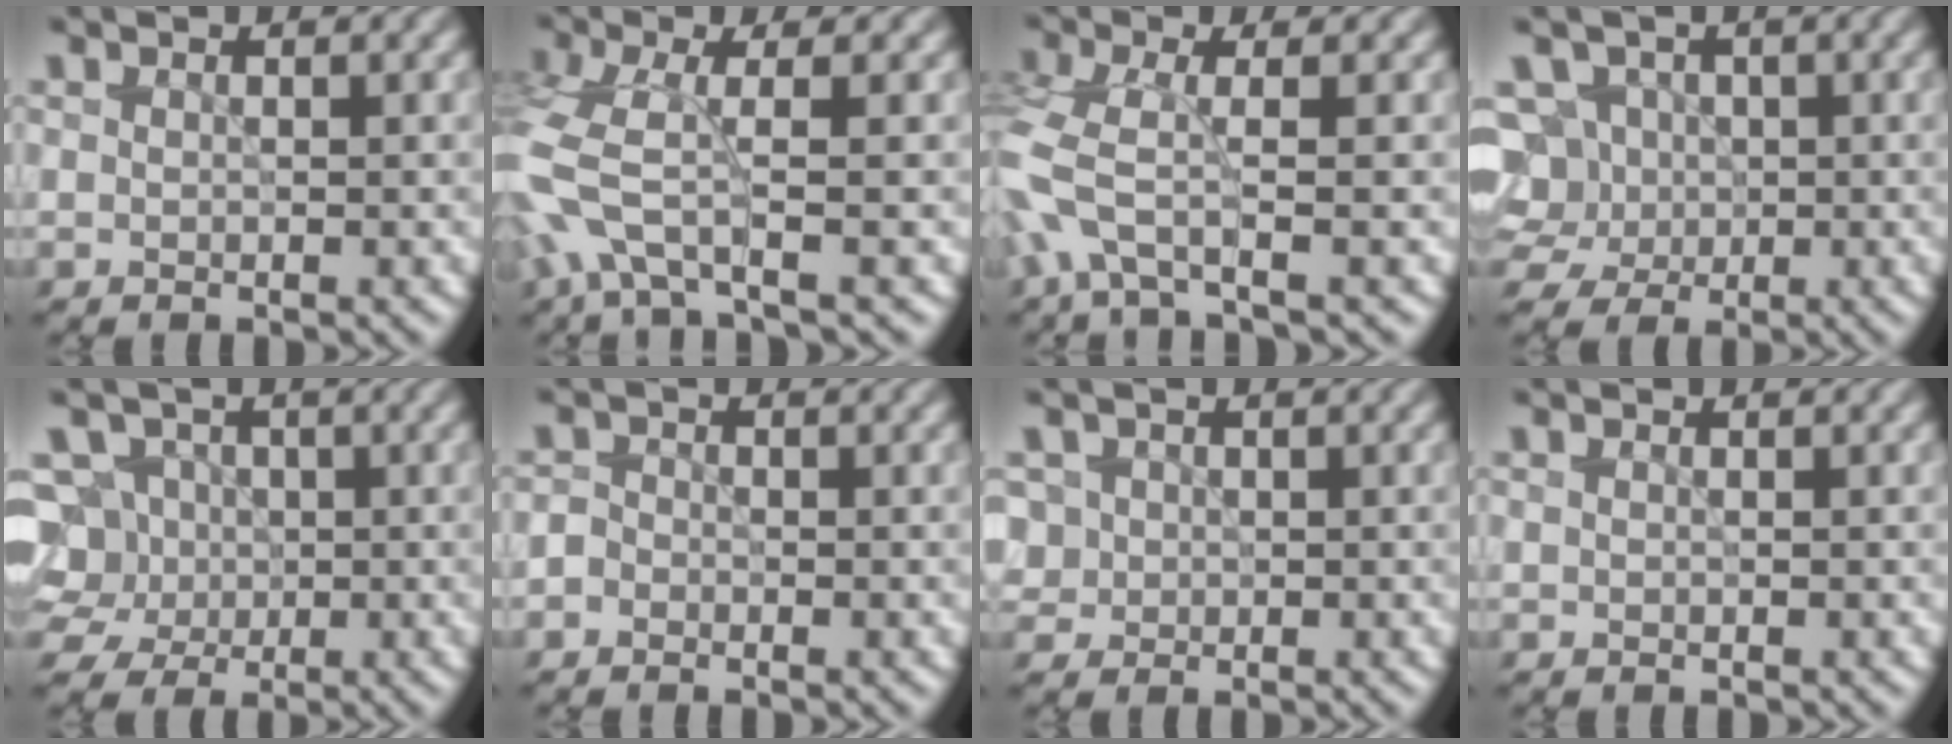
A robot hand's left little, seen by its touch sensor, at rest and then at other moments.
{"total": 5.1, "force": [-1.5, 1.7, 4.6], "torque": [-0.117, -0.005, -0.039]}
{"total": 4.4, "force": [-1.4, 1.2, 3.9], "torque": [-0.094, -0.006, -0.037]}
{"total": 6.8, "force": [1.5, 5.8, 3.2], "torque": [-0.048, 0.036, -0.001]}
{"total": 7.7, "force": [1.2, 6.7, 3.7], "torque": [-0.059, 0.040, -0.016]}
{"total": 1.4, "force": [-0.9, 1.0, 0.4], "torque": [-0.004, 0.006, -0.019]}
{"total": 2.3, "force": [0.5, 2.2, 0.6], "torque": [0.000, 0.018, 0.000]}
{"total": 0.0}